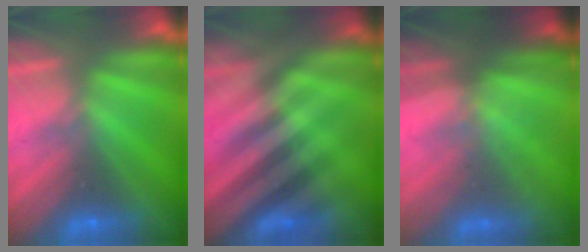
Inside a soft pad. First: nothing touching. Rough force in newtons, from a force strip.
{"total": 2.5}
{"total": 1.3}